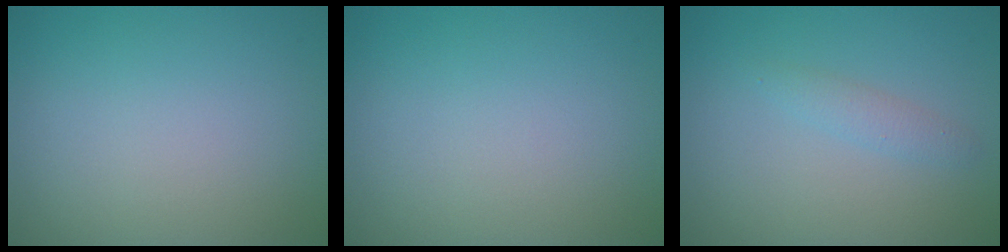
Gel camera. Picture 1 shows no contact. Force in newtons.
{"total": 0.0}
{"total": 1.3, "press": 1.3, "slide": 0.0}